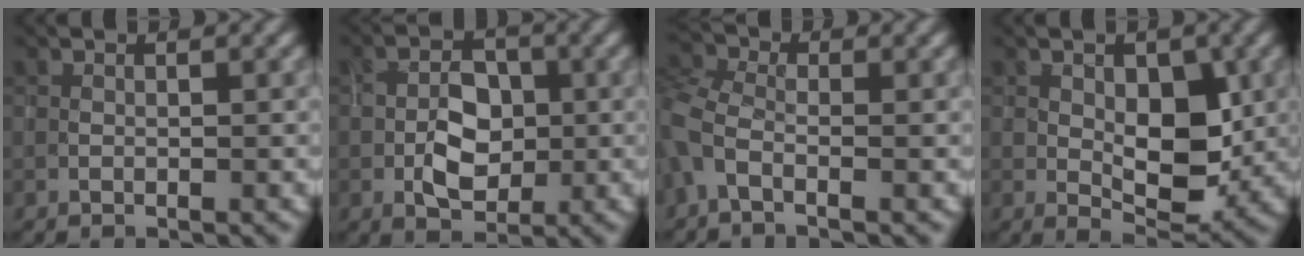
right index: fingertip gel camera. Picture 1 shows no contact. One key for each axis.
{"total": 4.8, "fx": -0.7, "fy": 3.2, "fz": 3.5, "tx": -0.057, "ty": -0.001, "tz": -0.014}
{"total": 3.7, "fx": -1.3, "fy": 2.1, "fz": 2.8, "tx": -0.075, "ty": 0.003, "tz": -0.045}
{"total": 6.0, "fx": 0.3, "fy": 3.5, "fz": 4.8, "tx": -0.076, "ty": -0.011, "tz": 0.010}